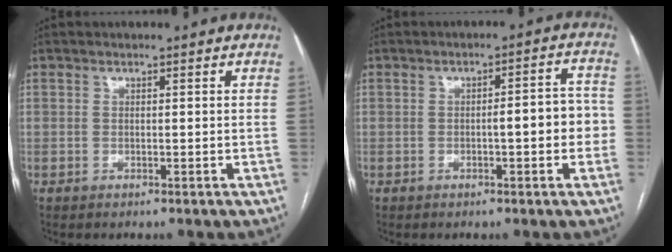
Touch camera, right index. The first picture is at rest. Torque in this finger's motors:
{"motor_torque": [0.91, -0.20, 0.54, 0.06]}